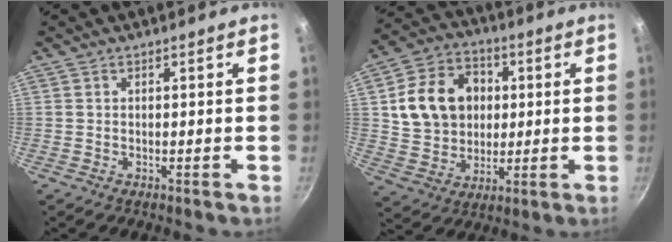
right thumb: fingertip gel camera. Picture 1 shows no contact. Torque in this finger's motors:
{"motor_torque": [-0.51, 1.31, -0.18, -0.11, 0.25]}